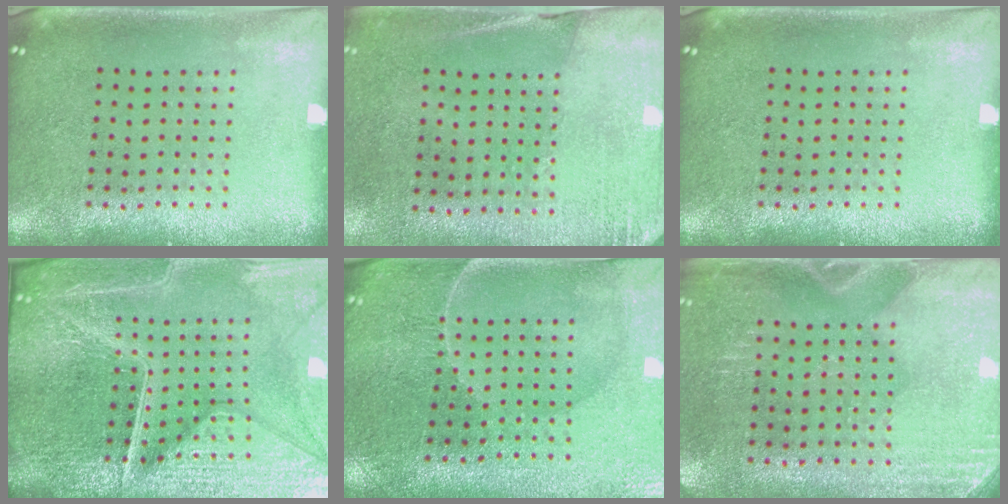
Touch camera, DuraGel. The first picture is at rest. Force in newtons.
{"total": 2.7, "press": 2.4, "slide": 1.2}
{"total": 0.0}
{"total": 7.0, "press": 6.1, "slide": 3.4}
{"total": 1.0, "press": 0.9, "slide": 0.3}
{"total": 2.9, "press": 2.5, "slide": 1.4}